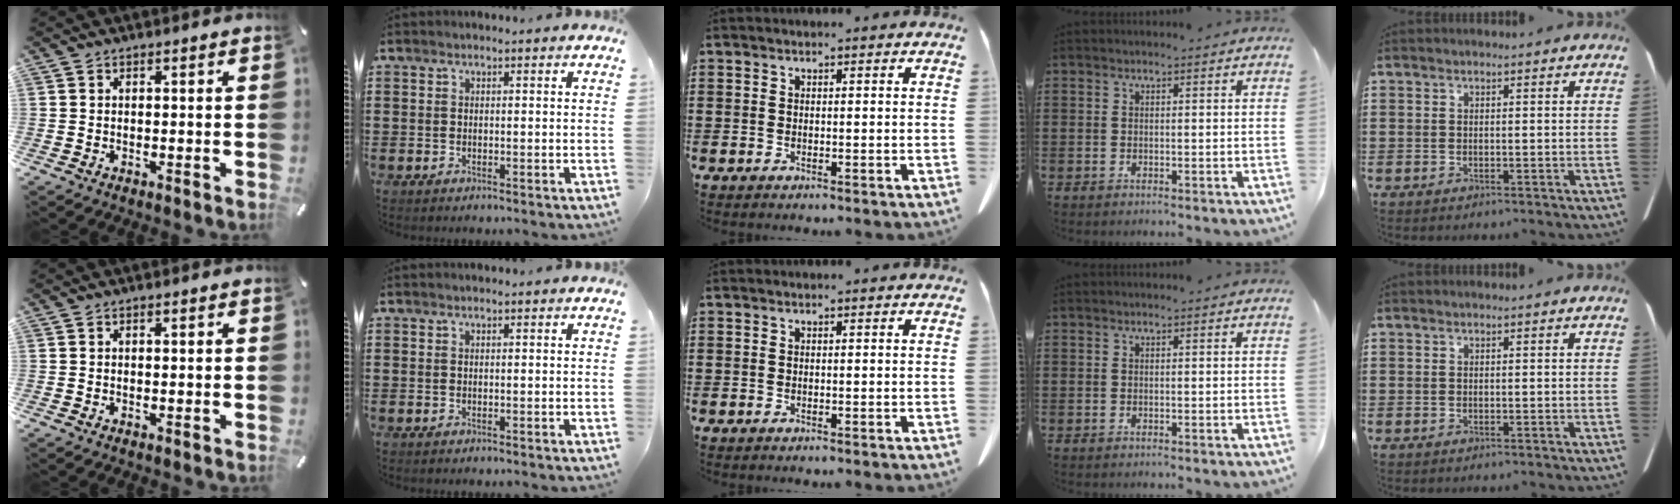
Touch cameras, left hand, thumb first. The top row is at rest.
{"thumb": {"total": 0.6, "force": [0.0, 0.2, 0.5], "torque": [-0.010, 0.001, -0.001]}}